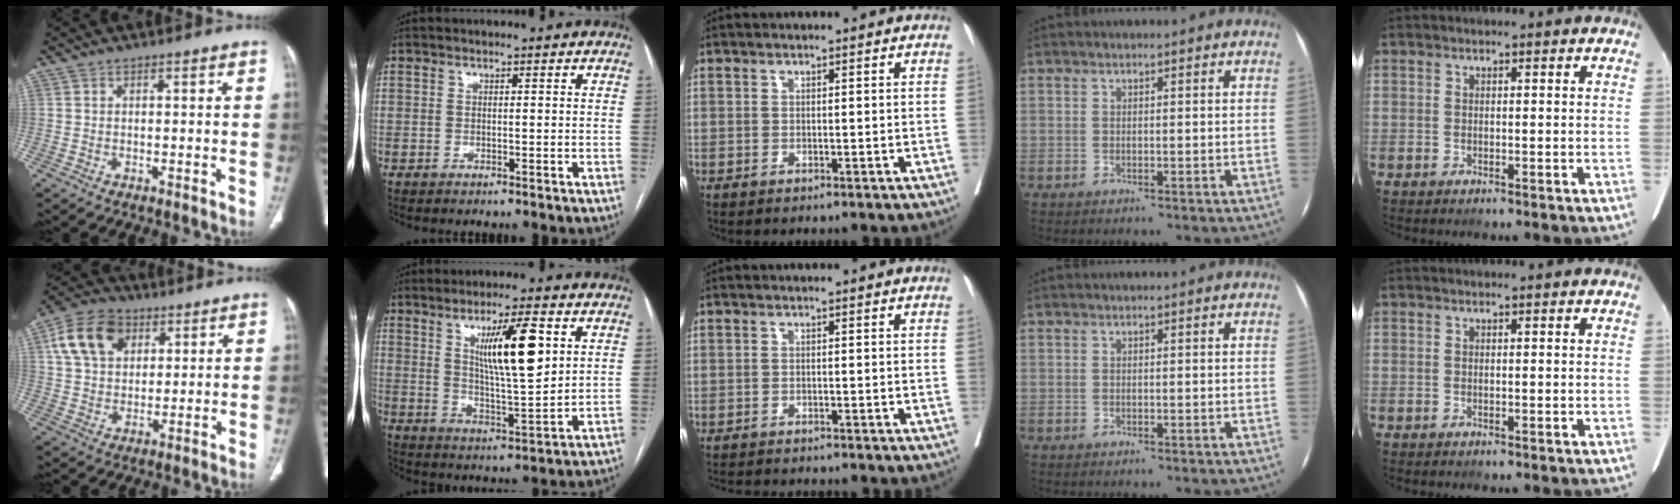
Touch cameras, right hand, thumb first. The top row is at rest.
{"thumb": {"total": 12.4, "force": [4.8, 8.7, 7.3], "torque": [-0.118, -0.001, 0.084]}, "index": {"total": 11.3, "force": [4.0, 1.4, 10.5], "torque": [-0.177, -0.005, 0.071]}, "middle": {"total": 5.8, "force": [-5.5, 0.6, 1.7], "torque": [-0.017, -0.009, -0.082]}}